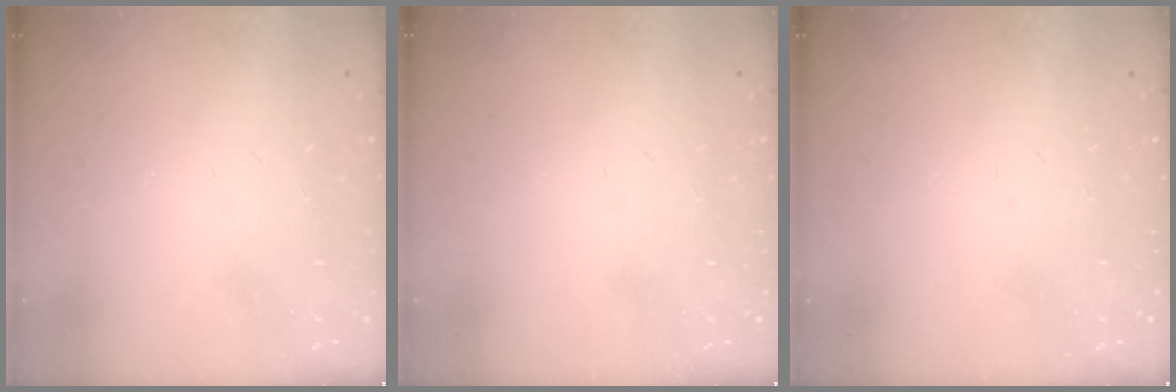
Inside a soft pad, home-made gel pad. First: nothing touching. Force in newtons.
{"total": 0.0}
{"total": 0.0}